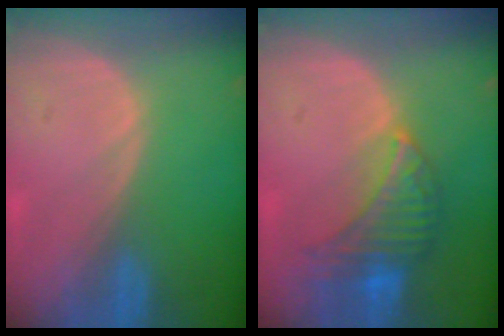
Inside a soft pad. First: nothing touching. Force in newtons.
{"total": 7.7, "press": 7.0, "slide": 3.2}